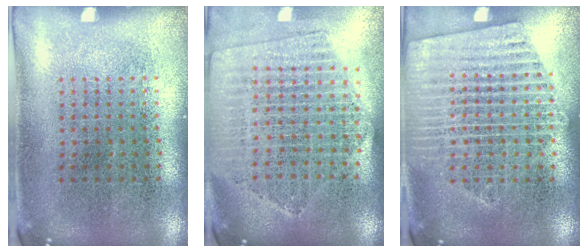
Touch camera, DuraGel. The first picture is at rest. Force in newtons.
{"total": 2.1, "press": 1.9, "slide": 0.8}
{"total": 1.8, "press": 1.7, "slide": 0.3}